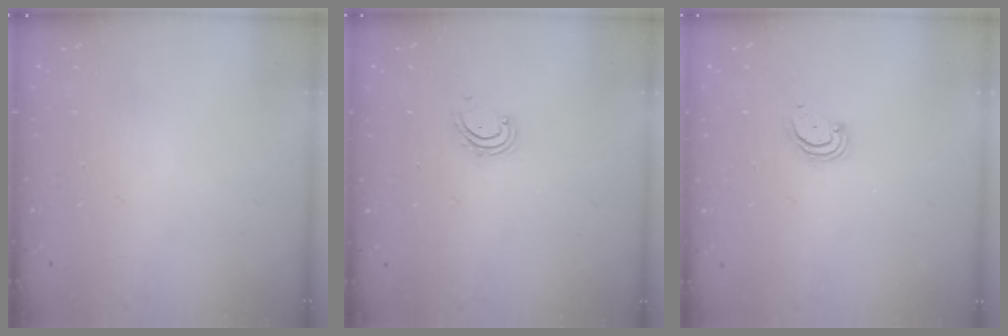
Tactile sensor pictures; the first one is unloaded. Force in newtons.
{"total": 2.7, "press": 2.6, "slide": 0.5}
{"total": 2.5, "press": 2.5, "slide": 0.3}